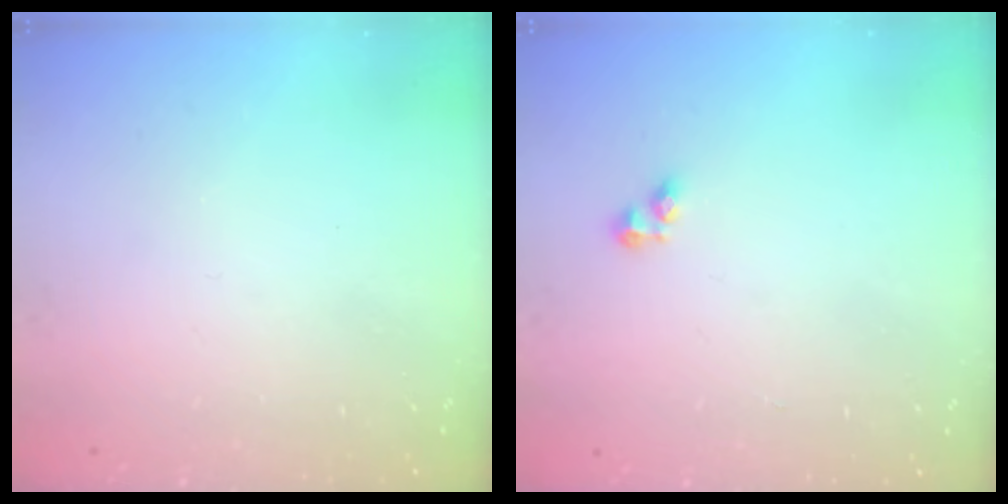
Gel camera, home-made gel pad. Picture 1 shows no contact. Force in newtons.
{"total": 2.8, "press": 2.8, "slide": 0.3}